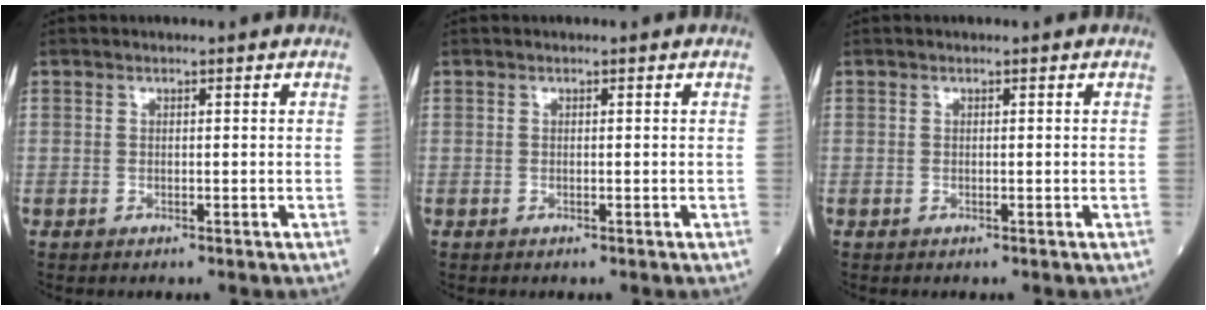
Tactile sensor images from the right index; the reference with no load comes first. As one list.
[{"total": 0.0}, {"total": 0.0}]